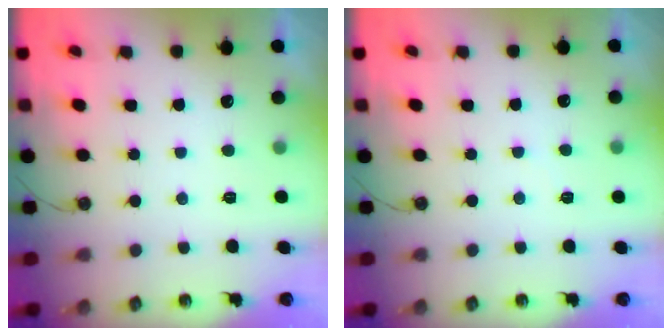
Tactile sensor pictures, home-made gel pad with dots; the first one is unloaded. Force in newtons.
{"total": 2.4, "press": 2.4, "slide": 0.4}